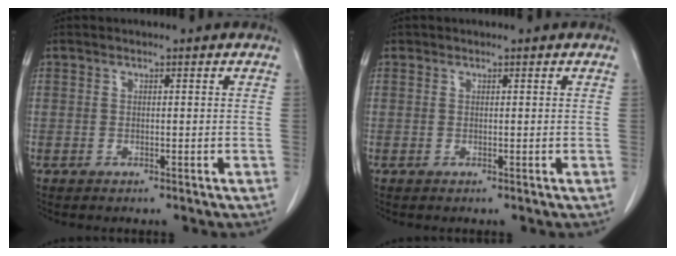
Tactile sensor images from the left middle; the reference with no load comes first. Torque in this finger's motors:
{"motor_torque": [-0.17, 0.19, -0.06, 0.00]}